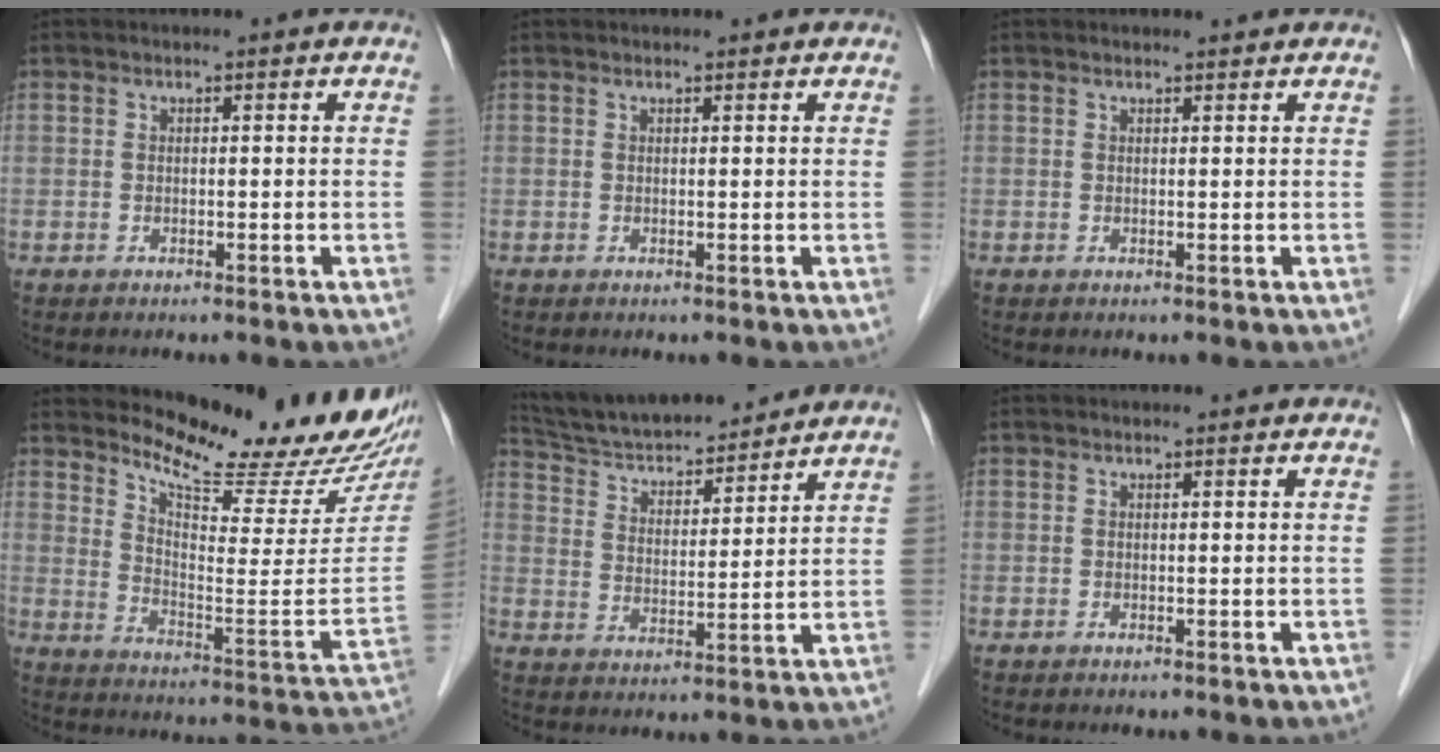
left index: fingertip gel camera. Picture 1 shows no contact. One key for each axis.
{"total": 1.6, "fx": 1.6, "fy": 0.3, "fz": 0.4, "tx": -0.011, "ty": 0.016, "tz": 0.021}
{"total": 1.4, "fx": 1.4, "fy": 0.1, "fz": 0.1, "tx": -0.010, "ty": 0.004, "tz": 0.020}
{"total": 19.5, "fx": 17.5, "fy": 2.3, "fz": 8.4, "tx": -0.139, "ty": -0.086, "tz": 0.235}
{"total": 16.8, "fx": 15.5, "fy": 3.2, "fz": 5.7, "tx": -0.100, "ty": 0.021, "tz": 0.255}
{"total": 0.0}